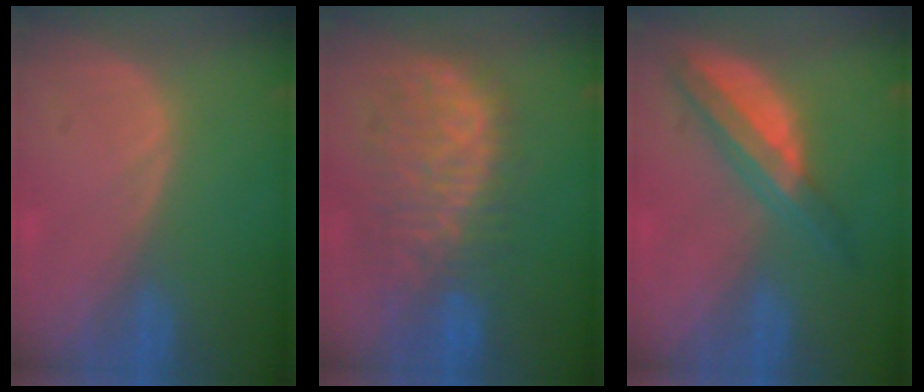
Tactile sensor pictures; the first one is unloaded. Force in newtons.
{"total": 10.3, "press": 9.4, "slide": 4.3}
{"total": 6.8, "press": 5.8, "slide": 3.4}